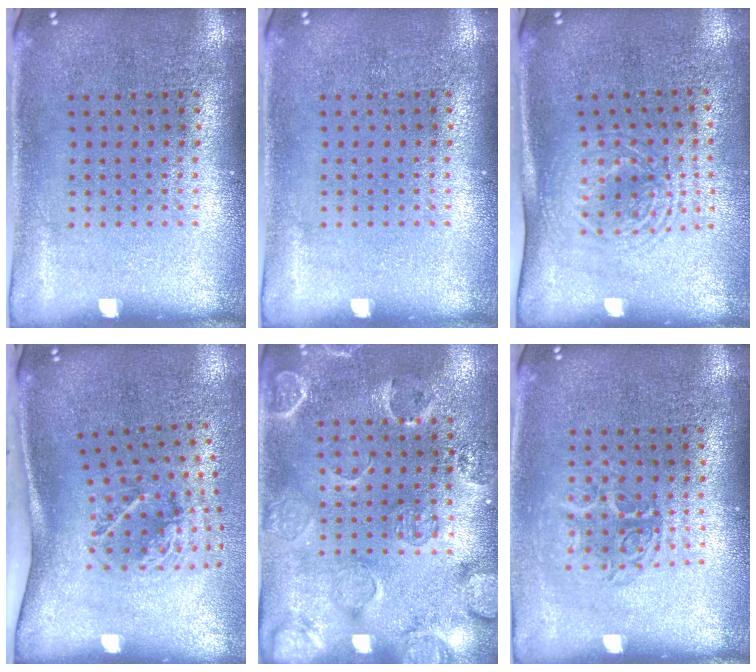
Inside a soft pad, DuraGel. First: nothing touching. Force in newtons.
{"total": 0.0}
{"total": 1.7, "press": 1.3, "slide": 1.0}
{"total": 2.1, "press": 1.3, "slide": 1.7}
{"total": 2.5, "press": 1.8, "slide": 1.8}
{"total": 1.2, "press": 1.1, "slide": 0.6}